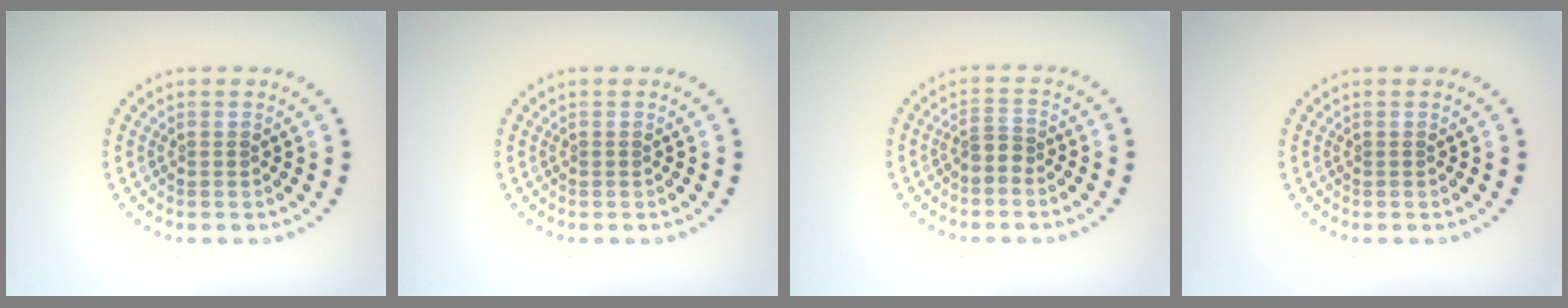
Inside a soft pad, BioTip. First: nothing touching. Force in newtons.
{"total": 0.0}
{"total": 1.8, "press": 1.3, "slide": 1.2}
{"total": 0.0}